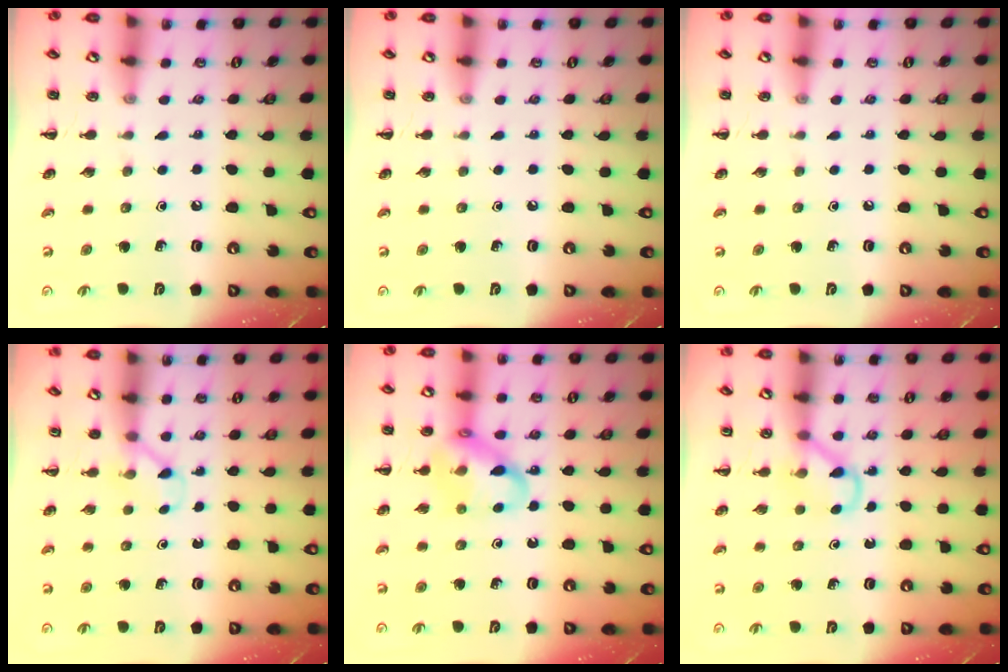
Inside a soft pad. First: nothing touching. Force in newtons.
{"total": 0.0}
{"total": 0.0}
{"total": 2.8, "press": 2.6, "slide": 1.0}
{"total": 15.1, "press": 14.9, "slide": 2.4}
{"total": 3.6, "press": 3.3, "slide": 1.2}